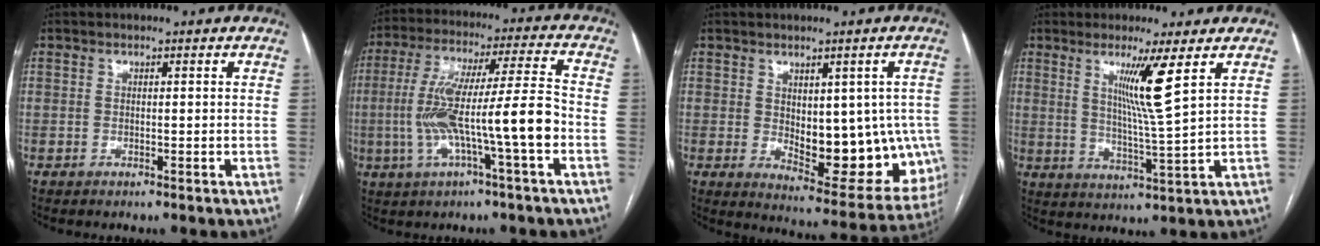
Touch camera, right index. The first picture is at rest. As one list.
[{"total": 14.0, "force": [-3.3, 0.3, 13.6], "torque": [-0.262, 0.020, -0.058]}, {"total": 14.7, "force": [-1.0, 7.0, 12.9], "torque": [-0.140, 0.000, 0.009]}, {"total": 7.6, "force": [3.4, -1.8, 6.6], "torque": [-0.117, -0.021, 0.063]}]